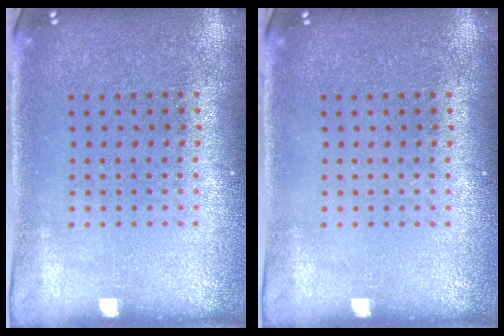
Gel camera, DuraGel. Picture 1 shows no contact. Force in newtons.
{"total": 0.0}